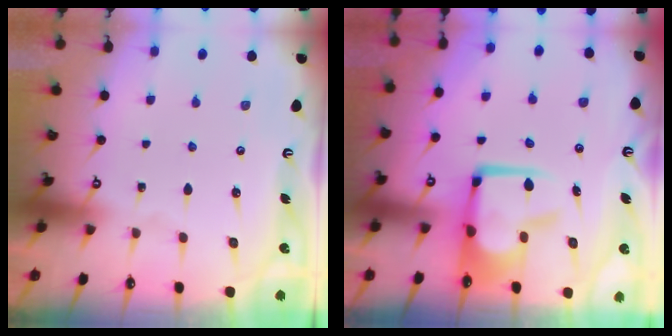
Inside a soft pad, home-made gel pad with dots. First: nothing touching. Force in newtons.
{"total": 10.7, "press": 10.5, "slide": 1.8}